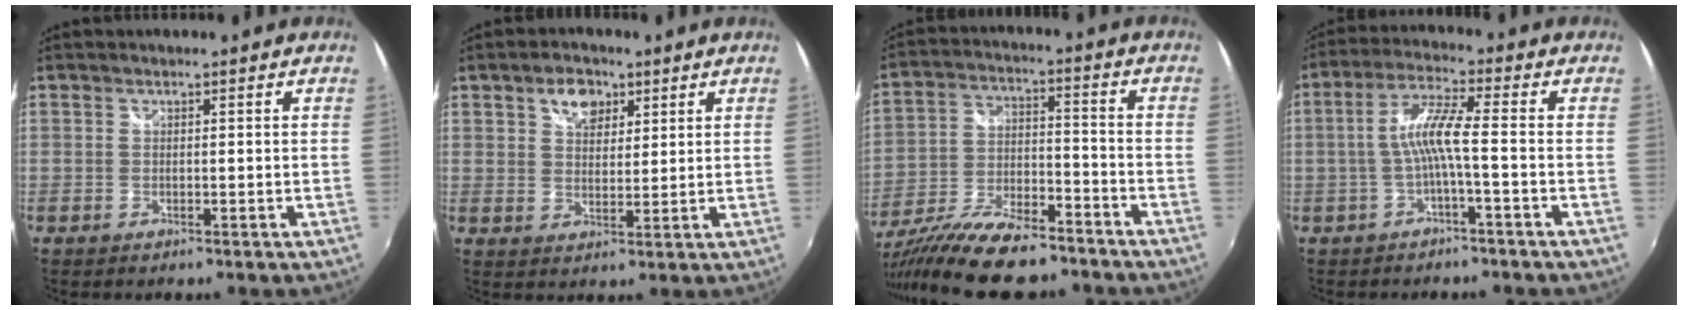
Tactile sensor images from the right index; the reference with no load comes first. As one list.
[{"total": 5.9, "force": [3.2, 3.9, 3.1], "torque": [-0.041, 0.015, 0.055]}, {"total": 19.9, "force": [-15.8, 5.3, 10.8], "torque": [-0.211, -0.039, -0.261]}, {"total": 6.4, "force": [-1.8, -0.1, 6.1], "torque": [-0.137, 0.011, -0.031]}]